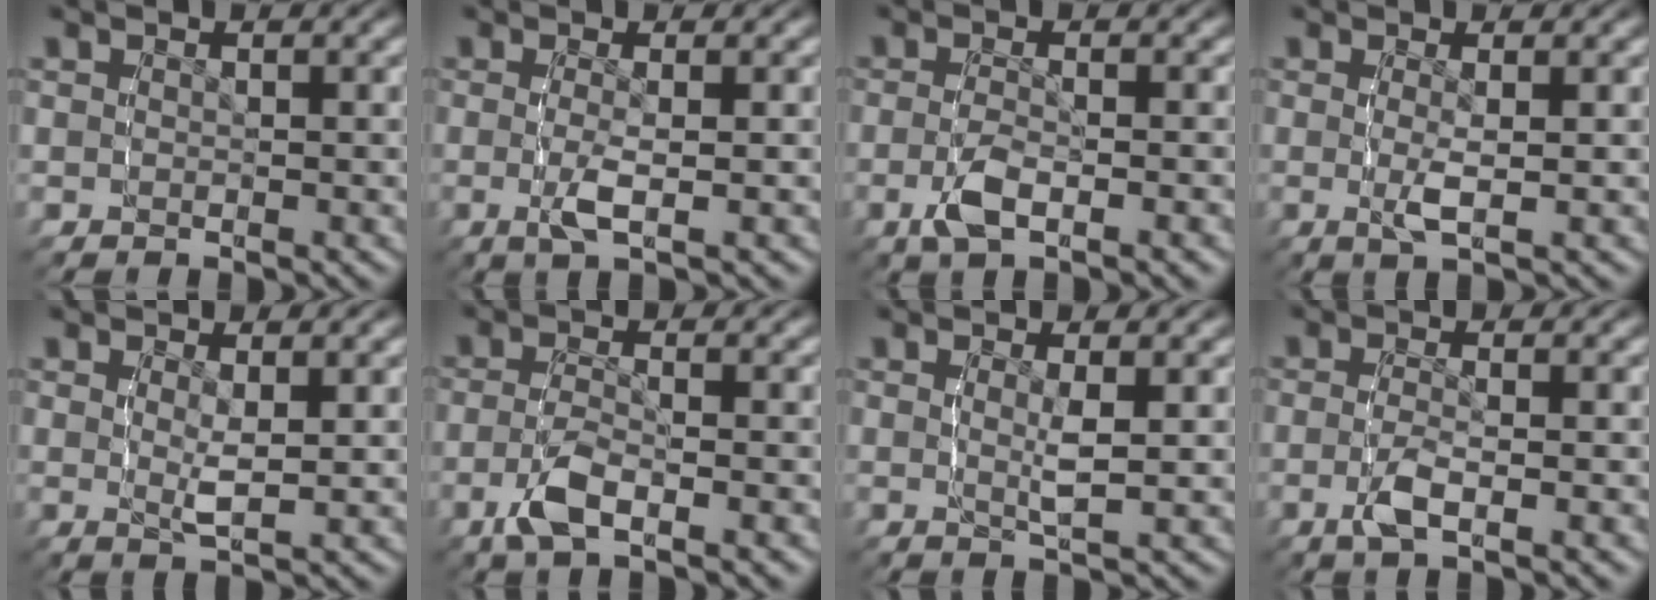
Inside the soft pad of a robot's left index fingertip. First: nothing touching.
{"total": 2.0, "force": [-0.3, -0.3, 1.9], "torque": [-0.046, -0.007, -0.002]}
{"total": 2.3, "force": [-1.1, 0.3, 2.0], "torque": [-0.046, -0.006, -0.018]}
{"total": 1.8, "force": [0.0, -0.4, 1.7], "torque": [-0.042, -0.010, 0.005]}
{"total": 1.7, "force": [0.7, -0.5, 1.5], "torque": [-0.031, -0.013, 0.019]}
{"total": 2.7, "force": [-1.5, 0.2, 2.2], "torque": [-0.048, -0.006, -0.025]}
{"total": 1.6, "force": [0.5, -0.6, 1.4], "torque": [-0.032, -0.013, 0.014]}
{"total": 2.2, "force": [-0.9, -0.1, 1.9], "torque": [-0.045, -0.007, -0.015]}